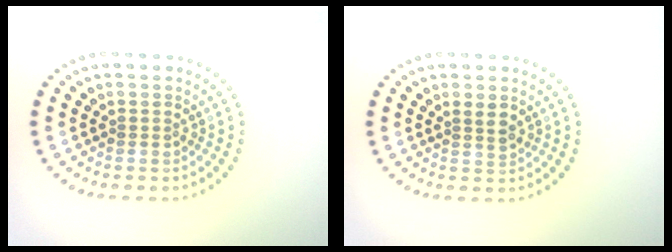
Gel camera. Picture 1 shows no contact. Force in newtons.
{"total": 1.2, "press": 1.0, "slide": 0.6}